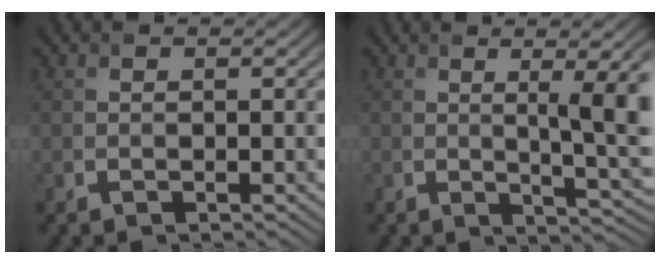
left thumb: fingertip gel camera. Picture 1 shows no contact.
{"total": 7.7, "force": [0.7, 1.7, 7.5], "torque": [-0.099, 0.011, 0.020]}